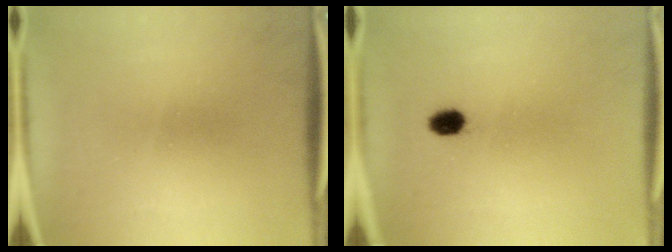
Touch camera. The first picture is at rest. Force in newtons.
{"total": 2.7}